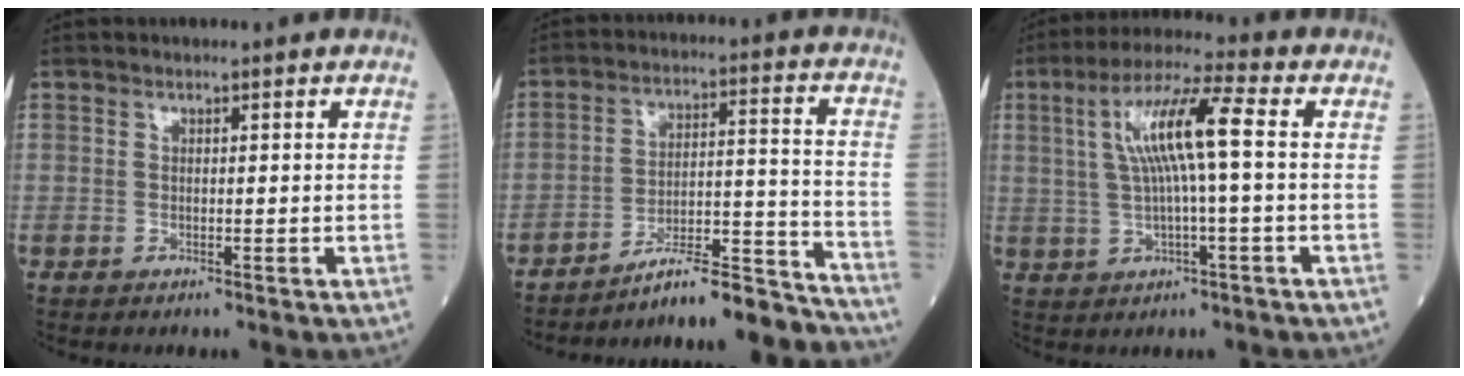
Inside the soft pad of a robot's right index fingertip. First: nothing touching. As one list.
[{"total": 16.1, "force": [-15.7, 0.2, 3.9], "torque": [-0.036, 0.039, -0.233]}, {"total": 10.1, "force": [1.4, 0.5, 10.0], "torque": [-0.191, 0.021, 0.026]}]